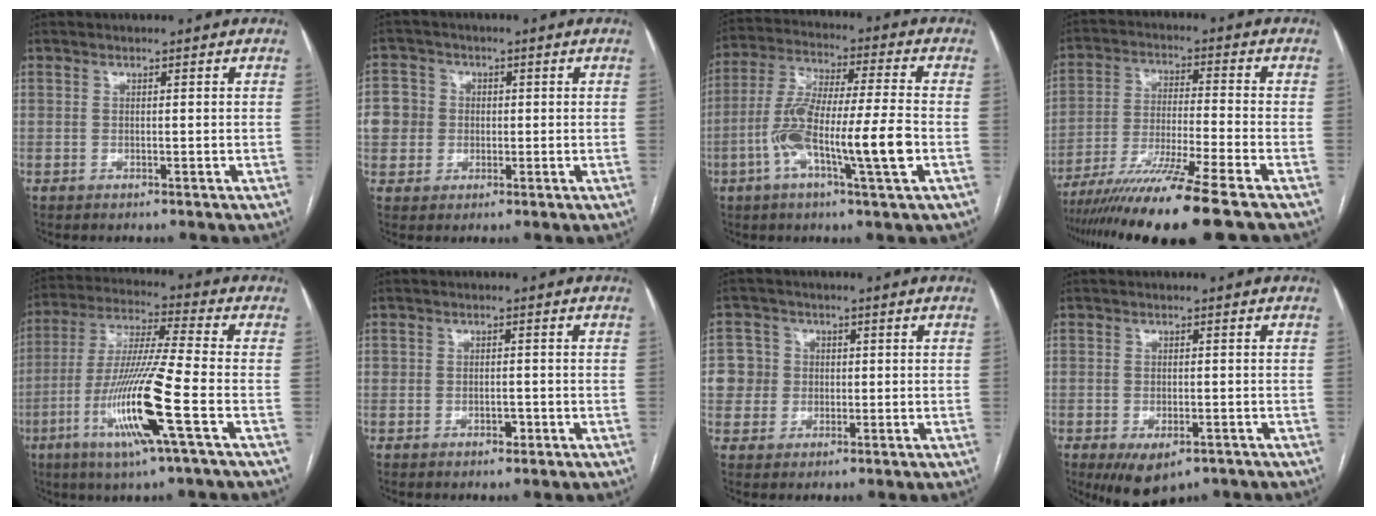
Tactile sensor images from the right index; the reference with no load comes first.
{"total": 6.9, "force": [0.2, 6.8, 1.6], "torque": [-0.042, 0.023, 0.010]}
{"total": 14.2, "force": [-4.1, 1.0, 13.6], "torque": [-0.261, 0.004, -0.078]}
{"total": 15.1, "force": [-11.6, -1.6, 9.5], "torque": [-0.179, -0.043, -0.198]}
{"total": 15.5, "force": [-5.5, -0.6, 14.4], "torque": [-0.293, -0.019, -0.109]}
{"total": 1.8, "force": [-0.7, 1.3, 1.1], "torque": [-0.014, 0.006, -0.006]}
{"total": 5.5, "force": [0.4, 5.5, 0.5], "torque": [-0.005, 0.019, 0.010]}
{"total": 6.5, "force": [-3.9, 3.1, 4.2], "torque": [-0.068, -0.008, -0.052]}